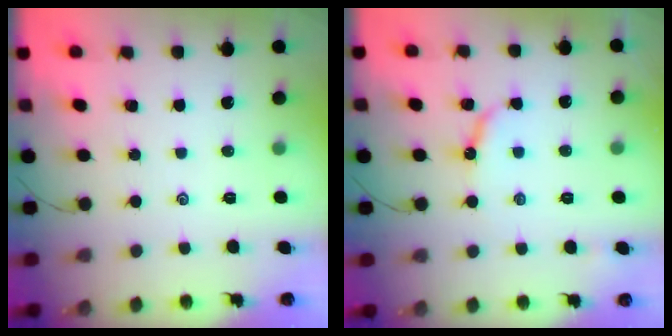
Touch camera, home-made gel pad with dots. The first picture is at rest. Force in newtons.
{"total": 6.1, "press": 6.1, "slide": 0.4}